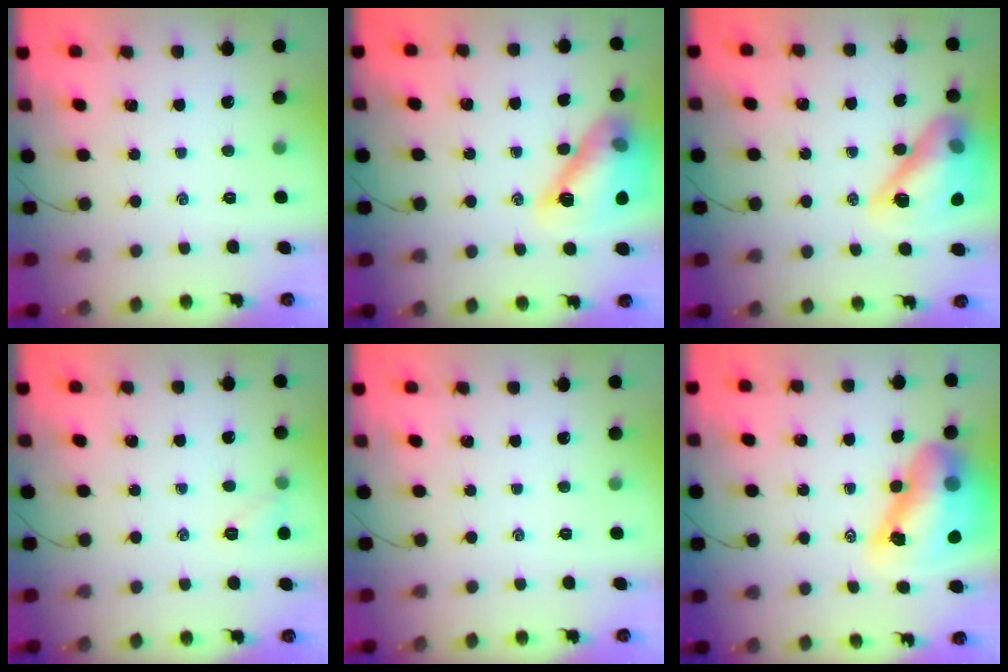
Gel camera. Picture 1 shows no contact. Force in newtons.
{"total": 15.3, "press": 15.2, "slide": 1.8}
{"total": 17.6, "press": 17.1, "slide": 3.9}
{"total": 5.3, "press": 5.2, "slide": 1.2}
{"total": 0.0}
{"total": 17.7, "press": 17.0, "slide": 5.0}